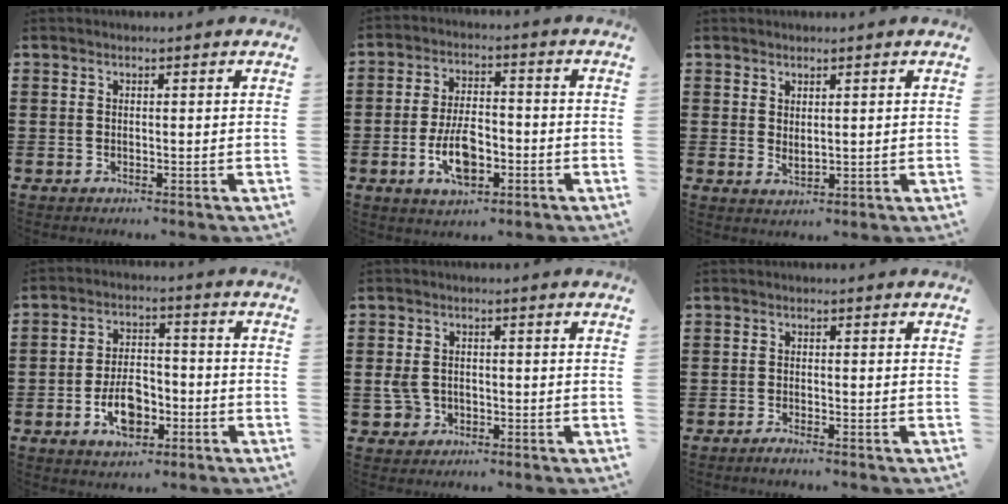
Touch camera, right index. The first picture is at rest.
{"total": 8.0, "force": [-2.8, 3.9, 6.4], "torque": [-0.138, 0.002, -0.054]}
{"total": 1.5, "force": [1.1, 0.5, 0.8], "torque": [-0.016, 0.001, 0.021]}
{"total": 7.2, "force": [-2.8, 4.0, 5.3], "torque": [-0.099, 0.005, -0.055]}
{"total": 3.0, "force": [-0.8, 2.5, 1.3], "torque": [-0.039, 0.002, -0.019]}
{"total": 1.2, "force": [-1.1, 0.0, 0.3], "torque": [-0.009, -0.003, -0.021]}